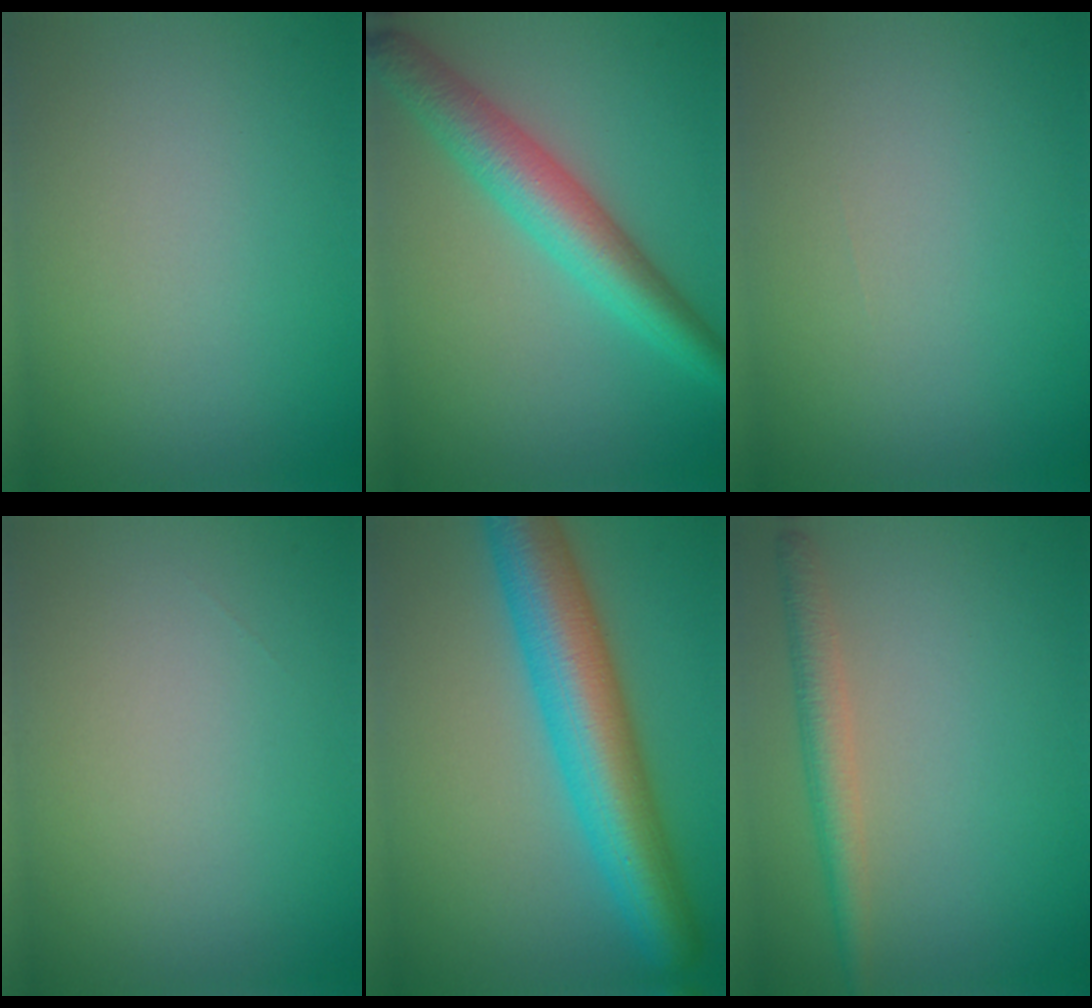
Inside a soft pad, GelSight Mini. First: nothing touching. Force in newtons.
{"total": 6.0, "press": 6.0, "slide": 0.1}
{"total": 0.0}
{"total": 0.0}
{"total": 9.7, "press": 9.7, "slide": 0.2}
{"total": 2.9, "press": 2.9, "slide": 0.1}